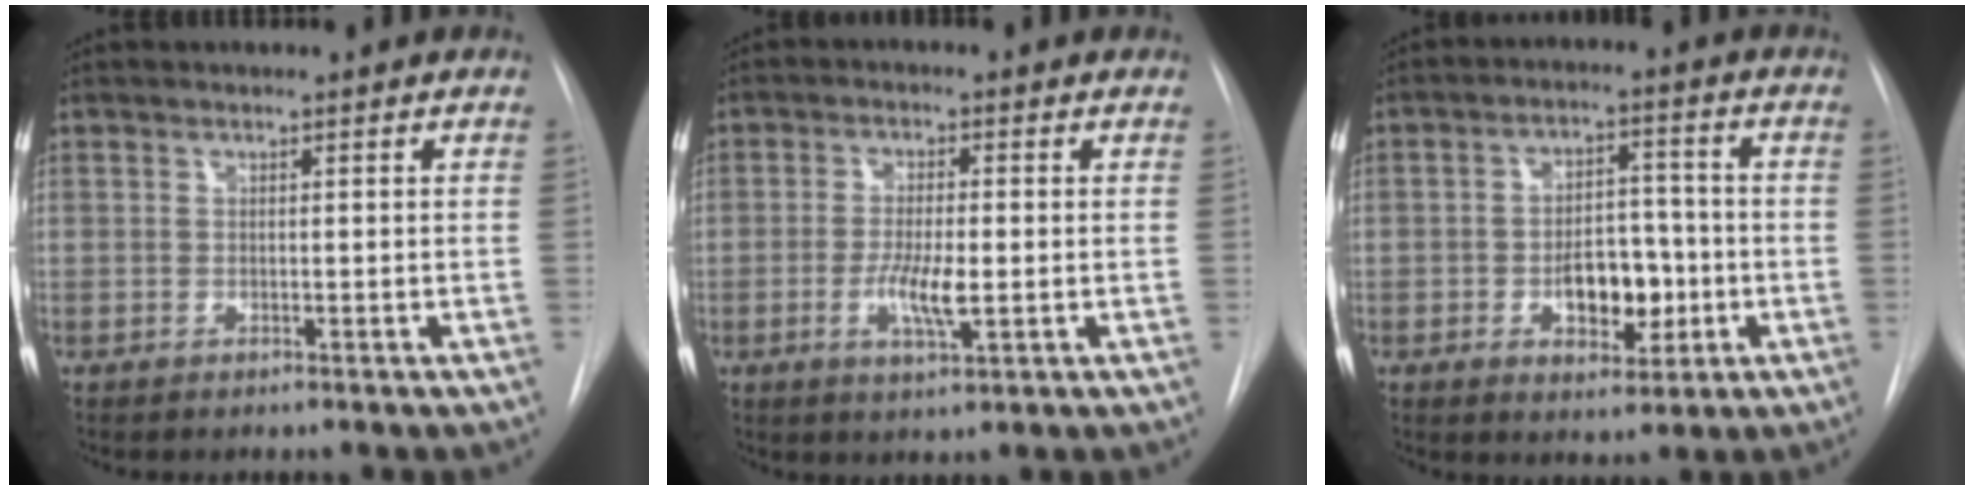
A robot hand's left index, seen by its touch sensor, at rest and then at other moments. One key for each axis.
{"total": 5.5, "fx": -1.1, "fy": 1.2, "fz": 5.2, "tx": -0.101, "ty": -0.008, "tz": -0.018}
{"total": 8.1, "fx": -2.0, "fy": 4.5, "fz": 6.4, "tx": -0.096, "ty": 0.014, "tz": -0.025}